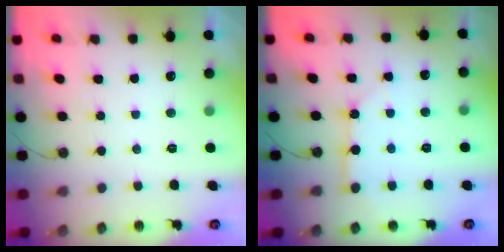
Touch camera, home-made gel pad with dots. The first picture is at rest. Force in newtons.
{"total": 3.4, "press": 3.4, "slide": 0.3}